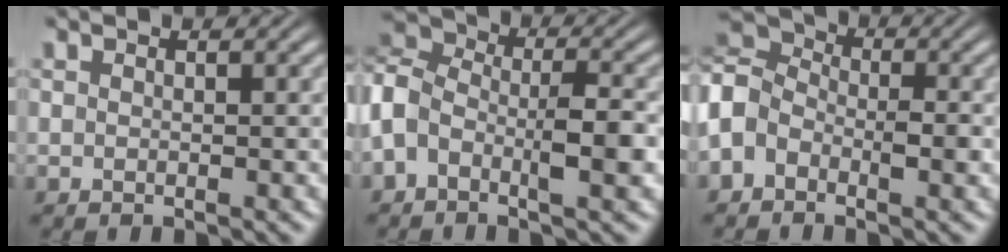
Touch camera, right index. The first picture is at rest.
{"total": 7.6, "force": [0.4, 6.0, 4.6], "torque": [-0.118, -0.005, -0.006]}
{"total": 7.9, "force": [0.5, 6.8, 4.1], "torque": [-0.104, -0.002, -0.006]}